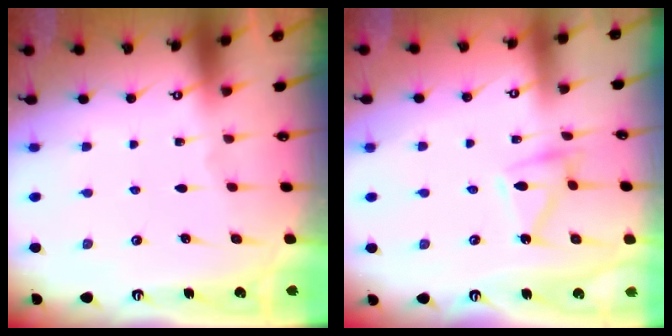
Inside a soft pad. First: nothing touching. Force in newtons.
{"total": 8.7, "press": 8.7, "slide": 0.3}